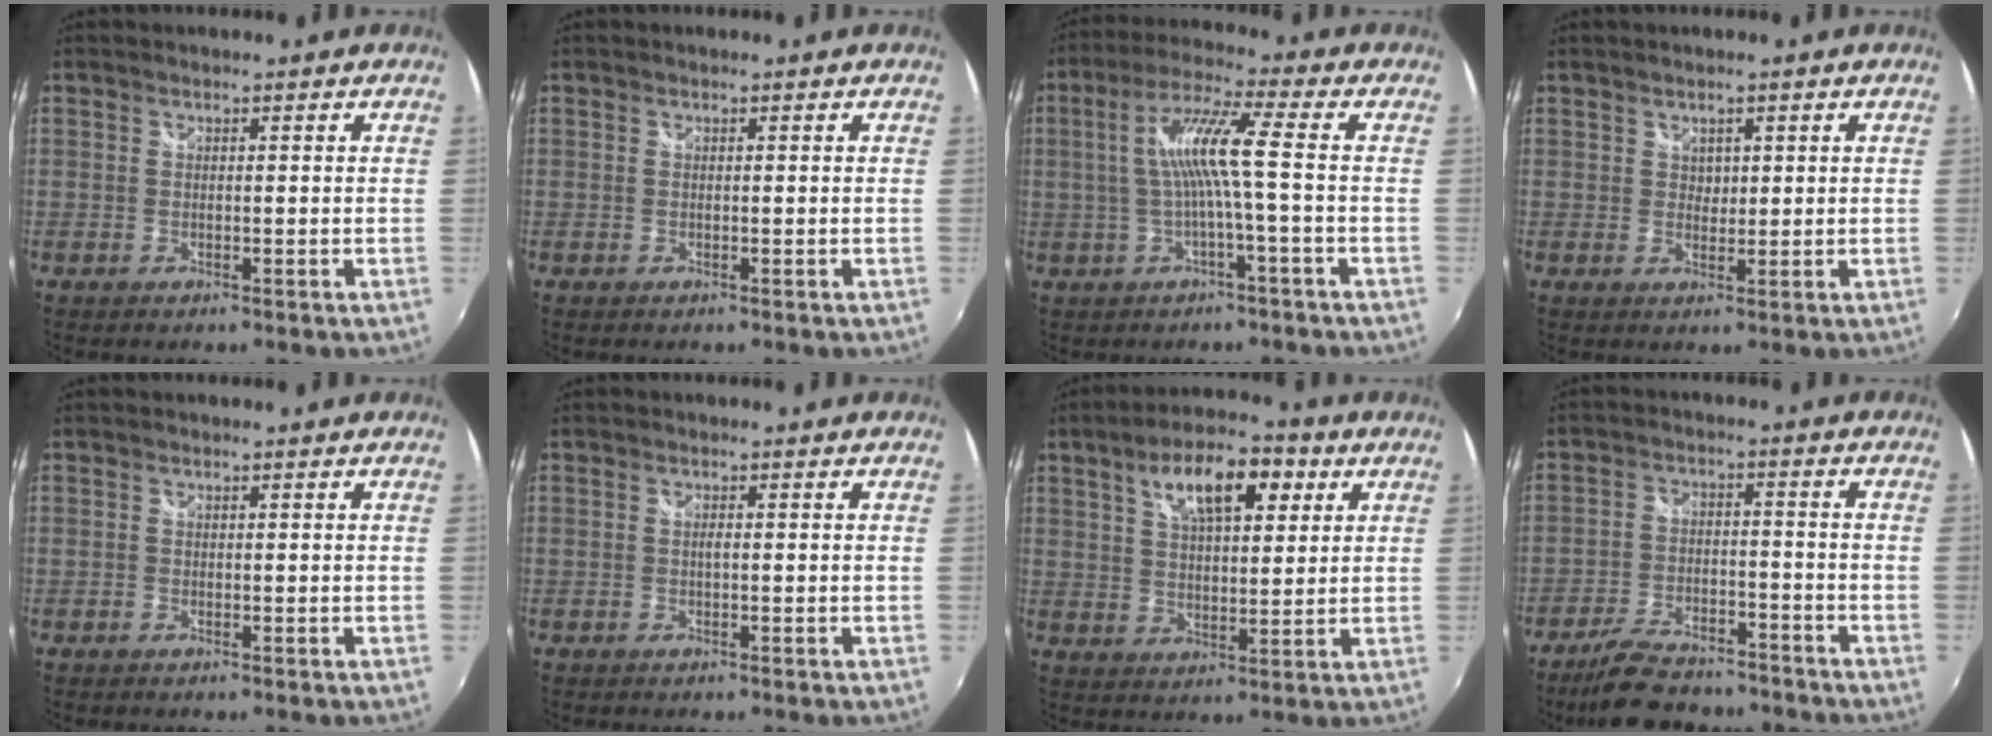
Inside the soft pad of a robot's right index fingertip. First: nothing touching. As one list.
[{"total": 0.0}, {"total": 8.7, "force": [-0.7, -0.7, 8.6], "torque": [-0.168, 0.007, -0.007]}, {"total": 1.8, "force": [0.8, 1.5, 0.5], "torque": [-0.001, 0.004, 0.015]}, {"total": 0.0}, {"total": 0.7, "force": [-0.1, 0.2, 0.7], "torque": [-0.013, 0.003, -0.003]}, {"total": 12.3, "force": [5.6, 5.2, 9.7], "torque": [-0.161, 0.029, 0.091]}, {"total": 13.4, "force": [-11.2, 4.5, 5.8], "torque": [-0.131, -0.009, -0.174]}]